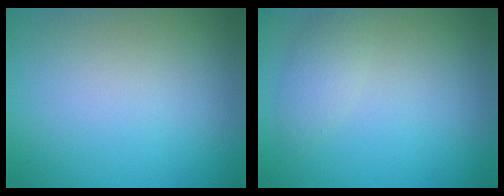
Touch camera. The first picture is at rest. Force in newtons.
{"total": 1.8, "press": 1.8, "slide": 0.1}